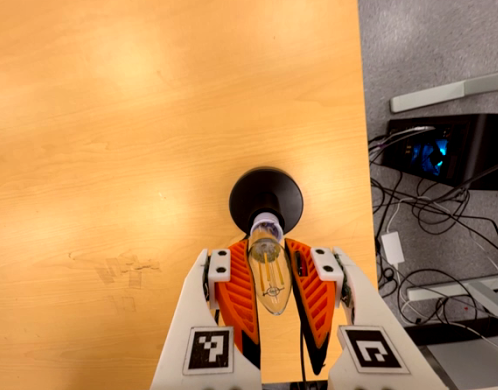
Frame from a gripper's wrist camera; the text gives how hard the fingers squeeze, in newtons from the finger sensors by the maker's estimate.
{"total": 21.0, "left": 22.7, "right": 19.3}